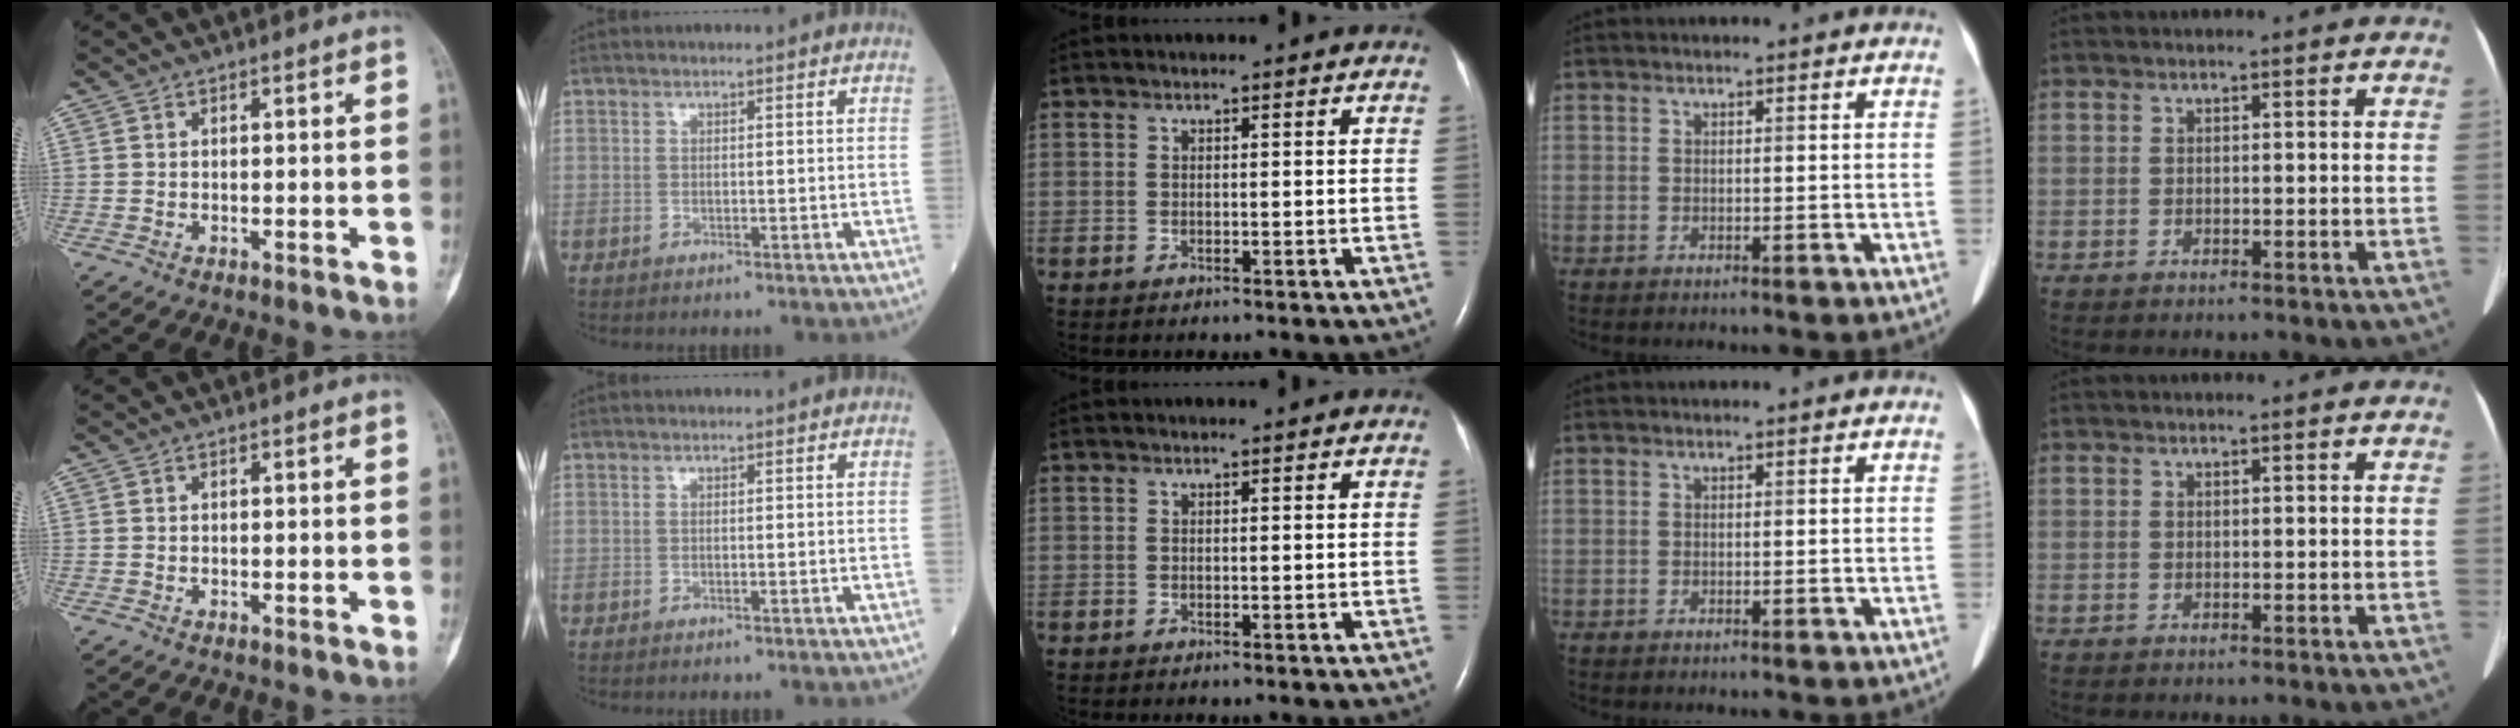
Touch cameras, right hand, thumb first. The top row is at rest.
{}